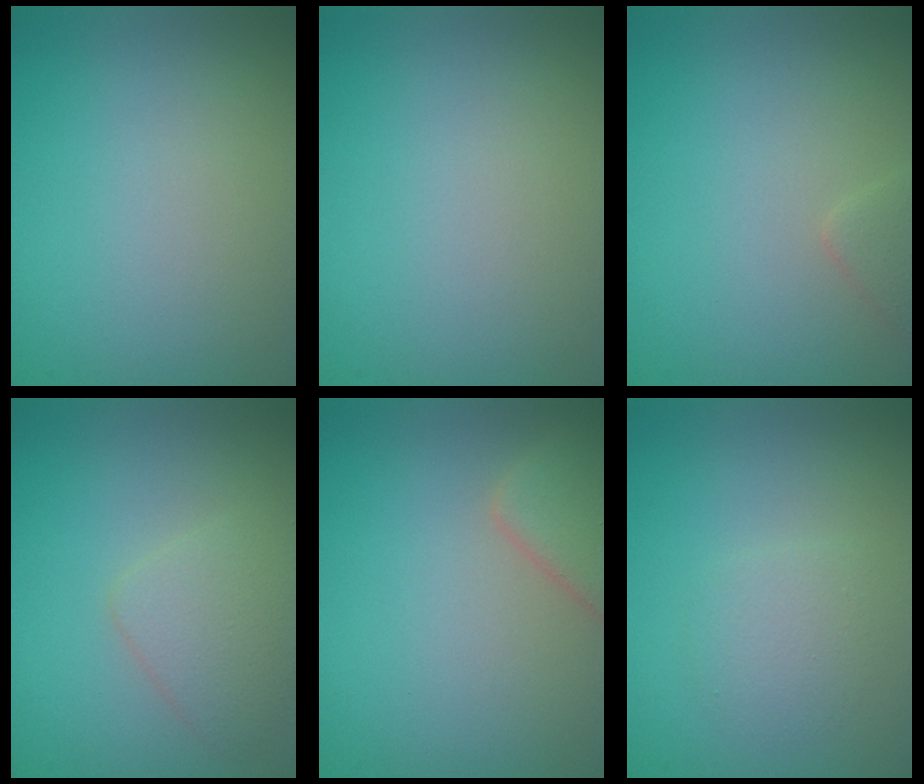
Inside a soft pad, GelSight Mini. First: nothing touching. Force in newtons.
{"total": 0.0}
{"total": 1.2, "press": 1.2, "slide": 0.1}
{"total": 2.8, "press": 2.8, "slide": 0.0}
{"total": 3.4, "press": 3.3, "slide": 0.4}
{"total": 1.7, "press": 1.7, "slide": 0.1}